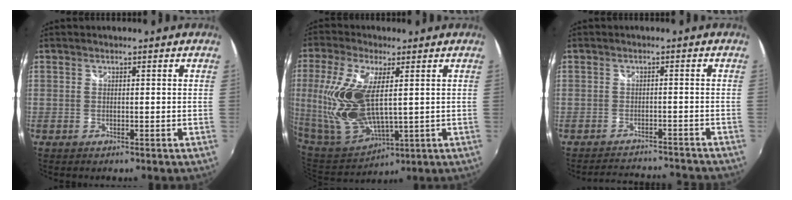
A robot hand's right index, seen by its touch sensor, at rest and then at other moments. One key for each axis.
{"total": 17.6, "fx": 2.8, "fy": 7.8, "fz": 15.5, "tx": -0.327, "ty": -0.007, "tz": 0.070}
{"total": 8.2, "fx": -7.8, "fy": 2.1, "fz": 1.8, "tx": -0.040, "ty": 0.018, "tz": -0.104}